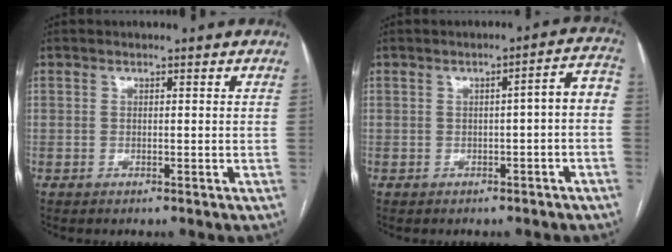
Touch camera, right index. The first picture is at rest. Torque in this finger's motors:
{"motor_torque": [0.87, -0.19, 0.33, 0.08]}